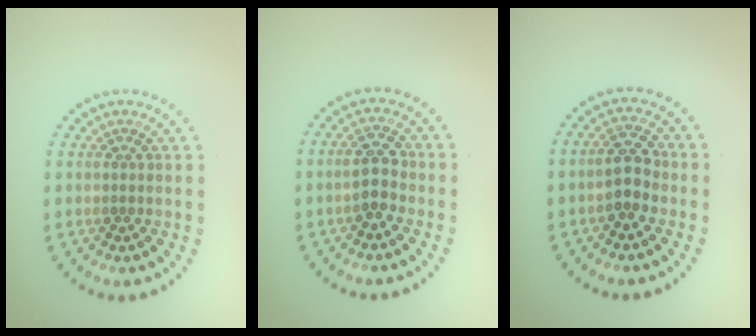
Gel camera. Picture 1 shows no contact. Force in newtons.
{"total": 2.5, "press": 2.5, "slide": 0.6}
{"total": 2.9, "press": 2.8, "slide": 0.9}